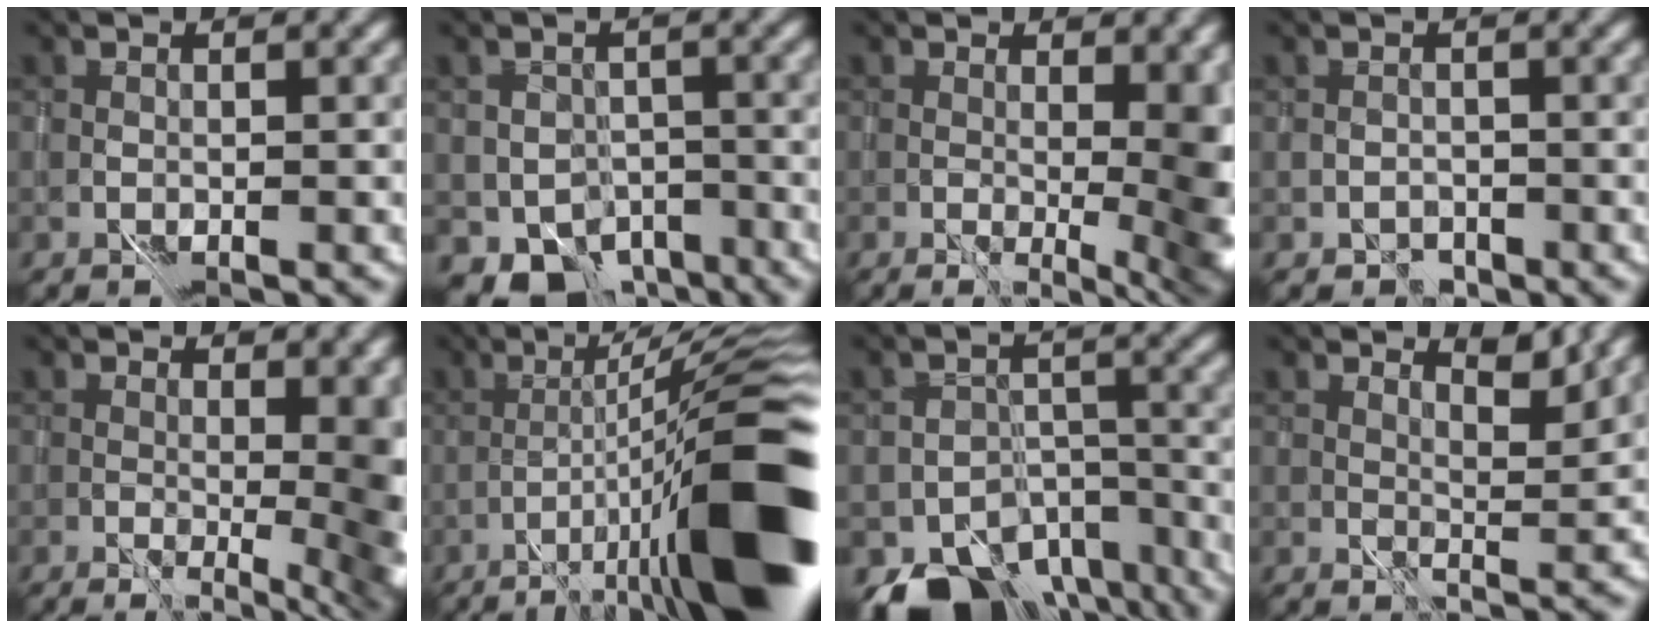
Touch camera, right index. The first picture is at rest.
{"total": 5.6, "force": [-3.2, 3.7, 2.7], "torque": [-0.027, -0.010, -0.043]}
{"total": 9.0, "force": [1.0, 3.2, 8.4], "torque": [-0.063, 0.006, 0.027]}
{"total": 0.6, "force": [0.3, 0.5, -0.2], "torque": [0.009, 0.009, 0.007]}
{"total": 9.7, "force": [1.0, 3.8, 8.9], "torque": [-0.059, 0.006, 0.032]}
{"total": 14.4, "force": [-3.8, 2.0, 13.7], "torque": [-0.197, 0.035, -0.045]}
{"total": 11.2, "force": [-8.2, 6.5, 3.8], "torque": [-0.042, -0.006, -0.094]}
{"total": 3.1, "force": [3.1, 0.1, 0.6], "torque": [-0.007, -0.001, 0.054]}